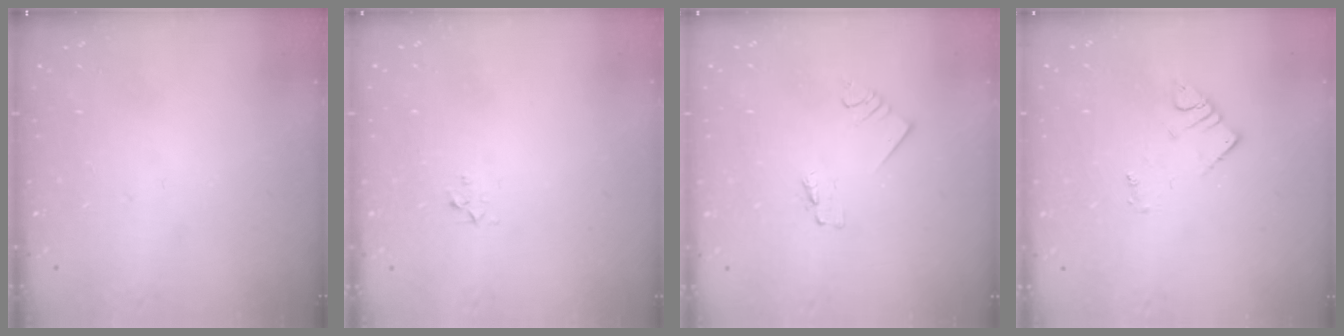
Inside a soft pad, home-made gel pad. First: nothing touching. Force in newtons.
{"total": 2.3, "press": 2.3, "slide": 0.2}
{"total": 1.2, "press": 1.2, "slide": 0.0}
{"total": 3.4, "press": 3.4, "slide": 0.6}